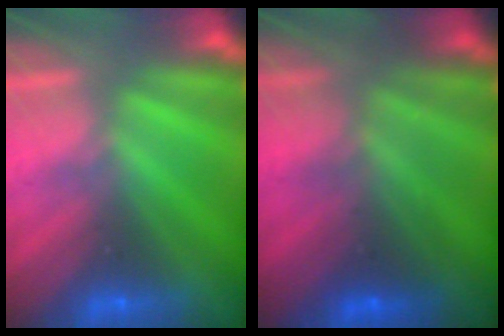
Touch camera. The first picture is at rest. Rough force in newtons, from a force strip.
{"total": 7.1}